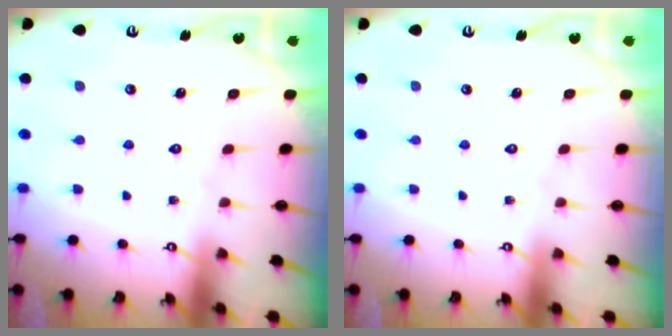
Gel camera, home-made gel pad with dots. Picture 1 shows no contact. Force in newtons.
{"total": 0.0}